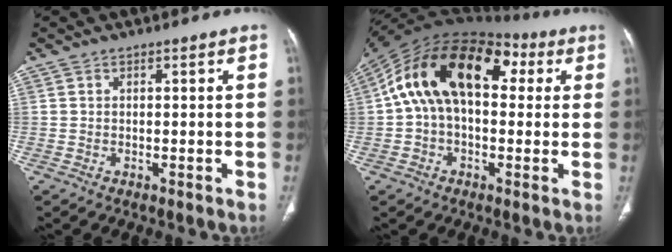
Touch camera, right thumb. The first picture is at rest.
{"total": 20.3, "force": [4.4, 12.2, 15.6], "torque": [-0.250, 0.053, 0.059]}